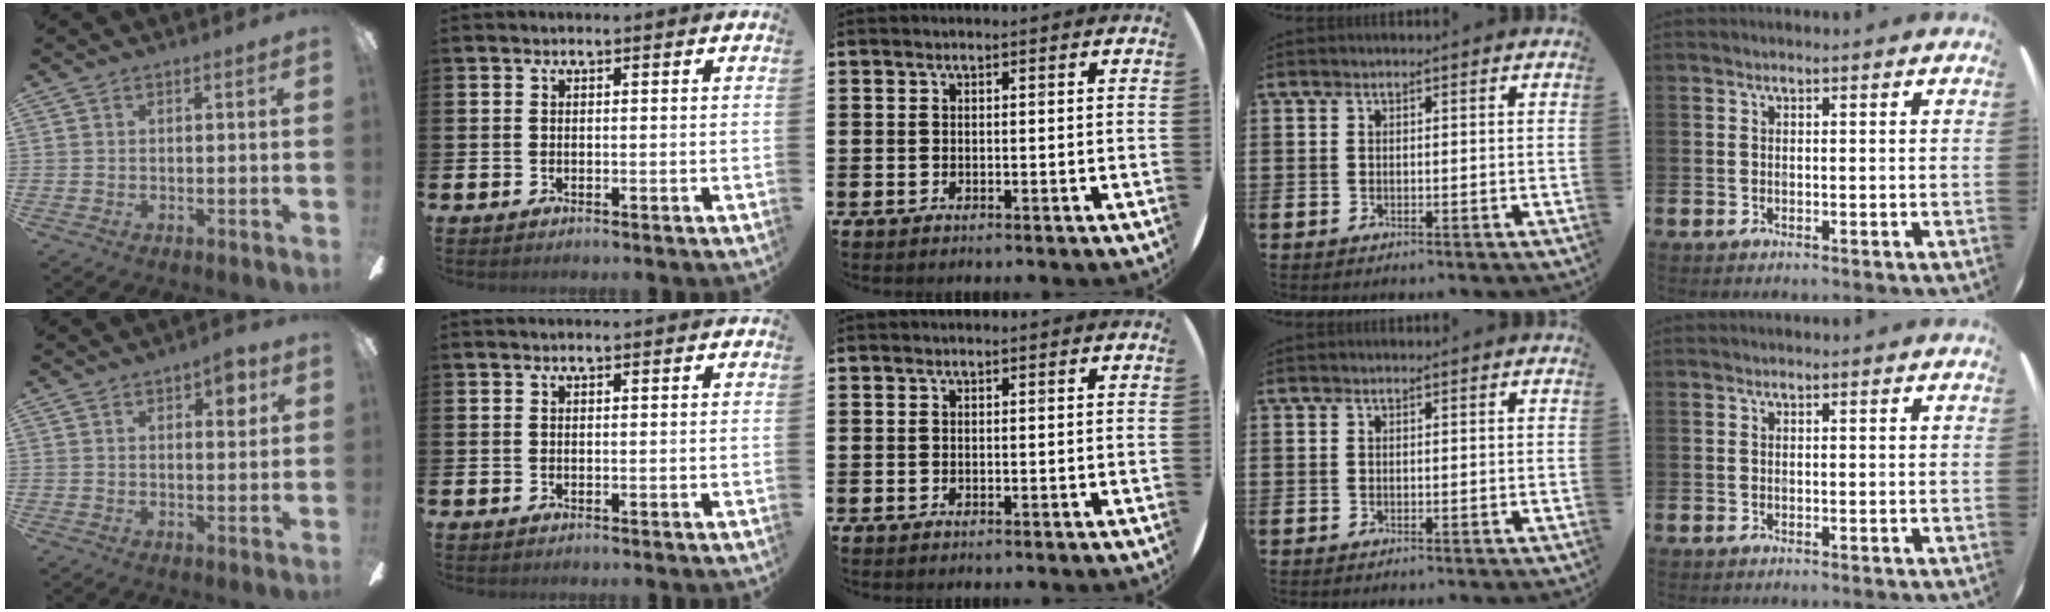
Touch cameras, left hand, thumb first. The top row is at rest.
{"thumb": {"total": 5.4, "force": [2.7, 2.6, 3.9], "torque": [-0.041, -0.006, 0.038]}}